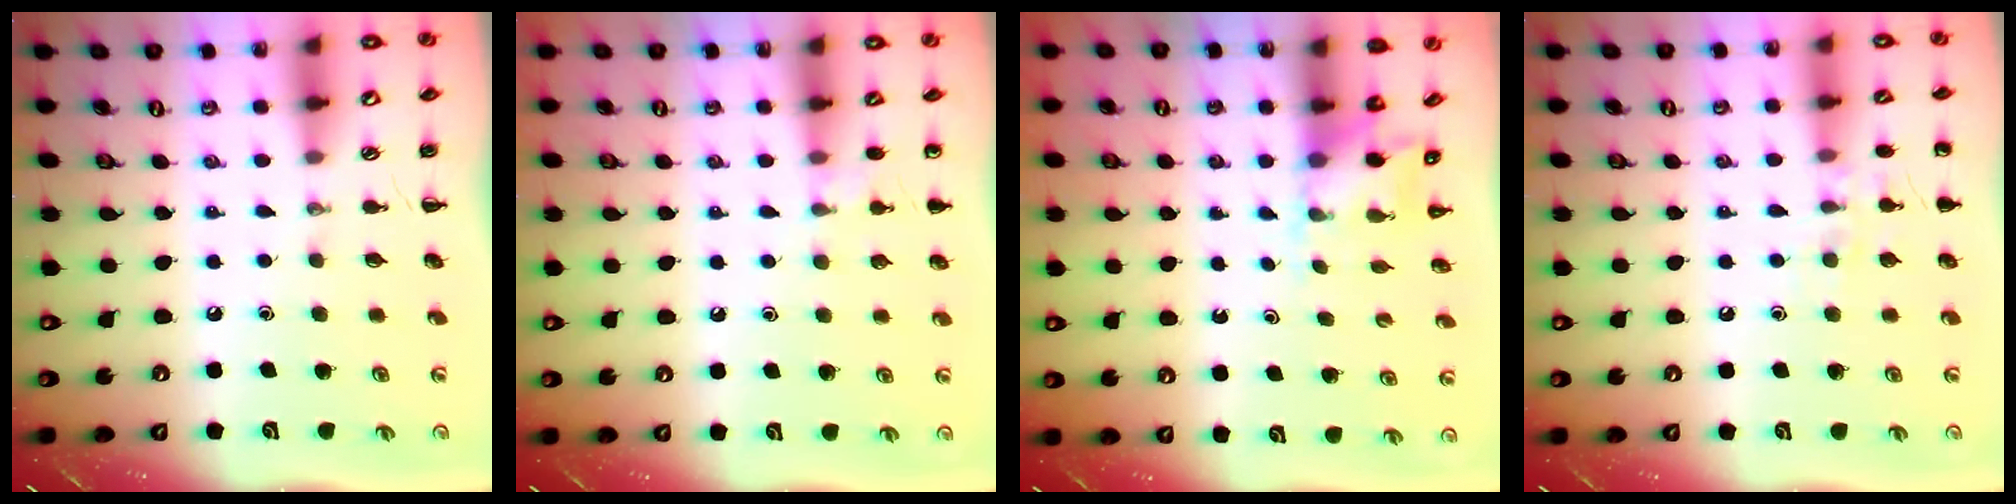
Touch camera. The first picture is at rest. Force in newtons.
{"total": 6.0, "press": 5.7, "slide": 1.9}
{"total": 2.3, "press": 2.3, "slide": 0.6}
{"total": 6.9, "press": 6.8, "slide": 1.4}